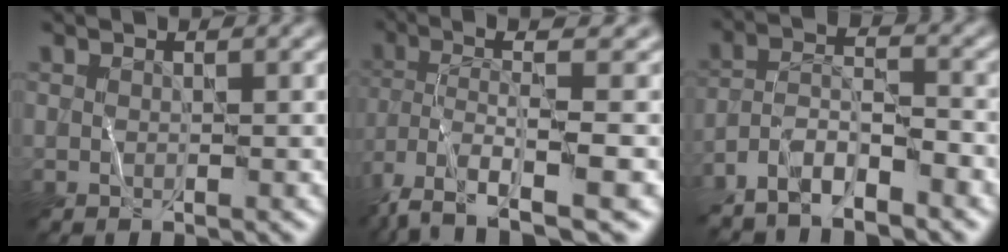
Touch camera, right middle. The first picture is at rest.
{"total": 8.3, "force": [-3.4, 1.8, 7.3], "torque": [-0.142, -0.003, -0.065]}
{"total": 5.5, "force": [-4.6, 1.0, 2.9], "torque": [-0.049, 0.006, -0.091]}